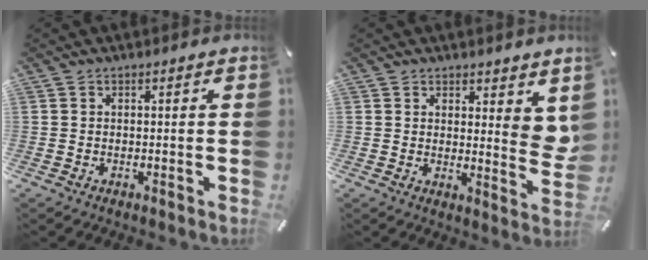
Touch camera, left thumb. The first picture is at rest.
{"total": 5.8, "force": [3.6, 2.6, 3.8], "torque": [-0.029, -0.035, 0.060]}